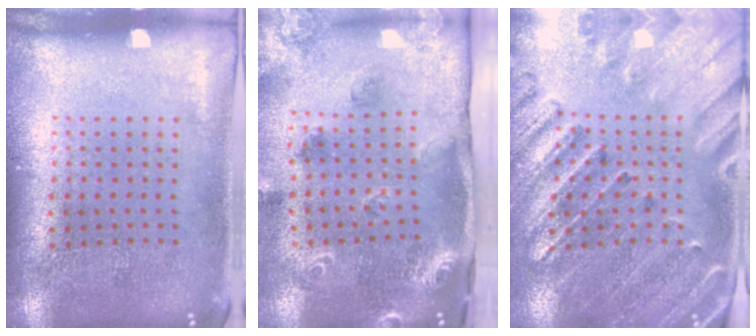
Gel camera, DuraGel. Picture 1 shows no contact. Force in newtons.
{"total": 2.1, "press": 1.8, "slide": 1.1}
{"total": 2.8, "press": 2.6, "slide": 0.9}